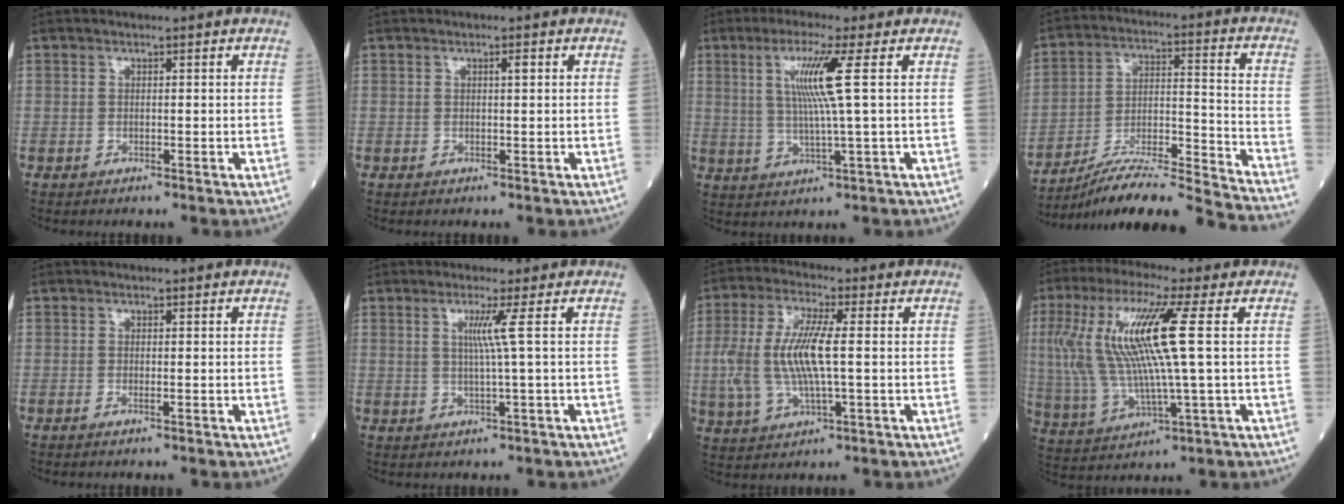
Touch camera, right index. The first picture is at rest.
{"total": 1.0, "force": [0.4, 0.1, 0.9], "torque": [-0.008, 0.002, 0.005]}
{"total": 7.5, "force": [2.0, -1.5, 7.1], "torque": [-0.136, -0.003, 0.043]}
{"total": 20.7, "force": [-19.1, -1.6, 7.6], "torque": [-0.110, -0.005, -0.304]}
{"total": 0.7, "force": [-0.2, -0.1, 0.7], "torque": [-0.016, -0.002, -0.005]}
{"total": 3.4, "force": [0.9, -1.5, 2.9], "torque": [-0.052, -0.006, 0.018]}
{"total": 10.6, "force": [0.2, 2.4, 10.3], "torque": [-0.232, 0.006, 0.003]}
{"total": 15.8, "force": [3.0, 0.8, 15.5], "torque": [-0.343, 0.011, 0.055]}